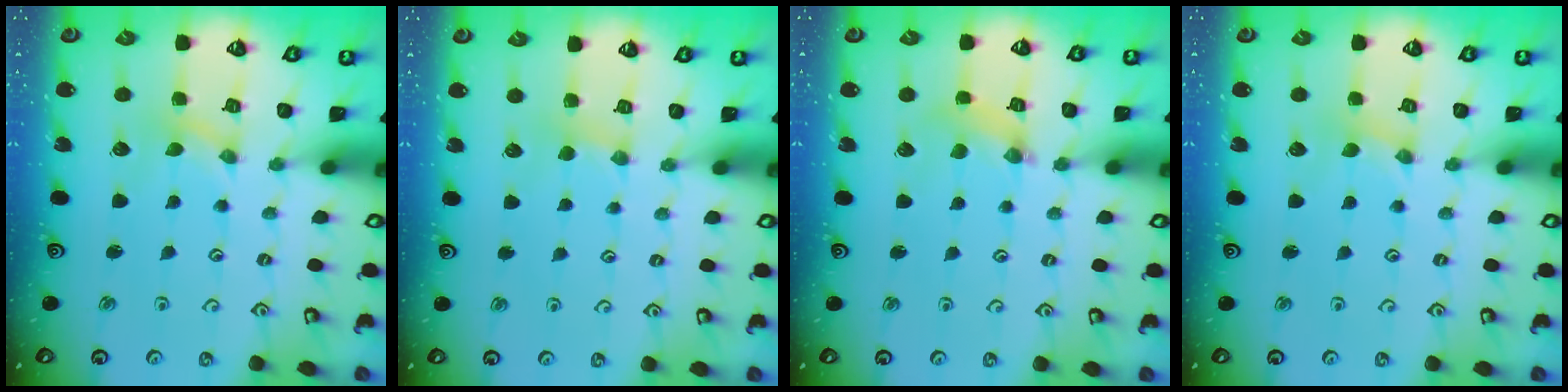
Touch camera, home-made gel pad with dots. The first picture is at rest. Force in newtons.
{"total": 2.2, "press": 2.2, "slide": 0.4}
{"total": 2.1, "press": 2.1, "slide": 0.3}
{"total": 0.0}